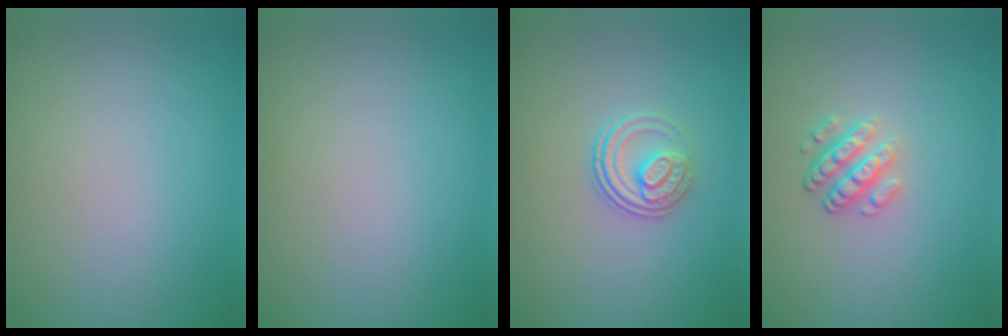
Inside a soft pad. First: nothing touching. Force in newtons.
{"total": 0.0}
{"total": 2.9, "press": 2.4, "slide": 1.6}
{"total": 2.8, "press": 2.3, "slide": 1.5}